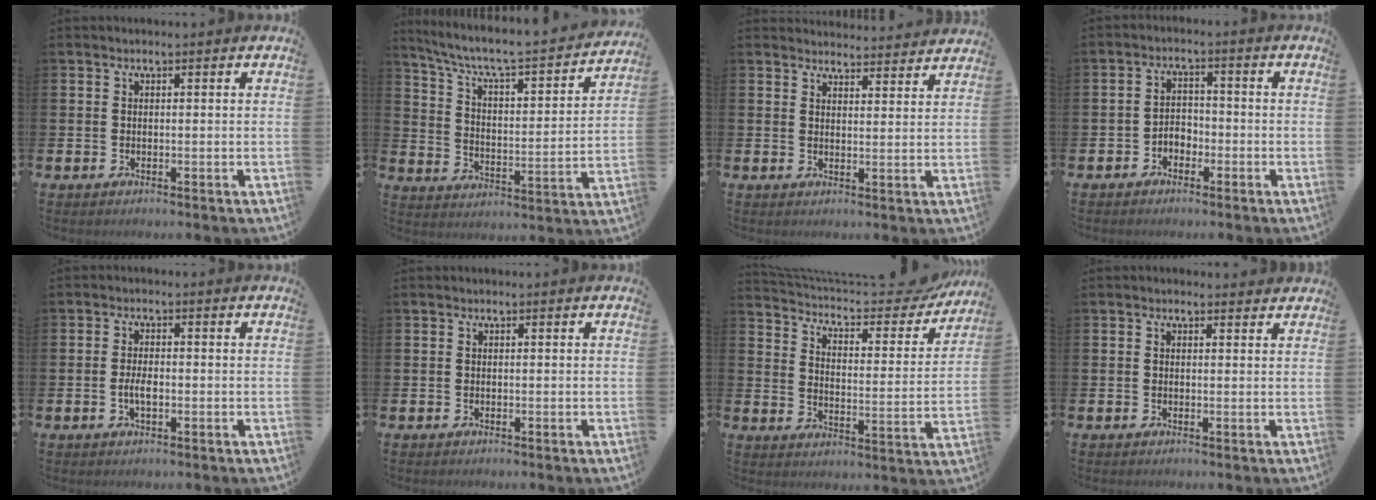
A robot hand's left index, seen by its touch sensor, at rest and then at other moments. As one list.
[{"total": 6.7, "force": [6.0, 1.0, 2.8], "torque": [-0.088, -0.049, 0.095]}, {"total": 3.8, "force": [3.8, 0.2, -0.2], "torque": [0.006, -0.030, 0.067]}, {"total": 2.5, "force": [-1.9, 1.5, 0.6], "torque": [-0.022, 0.010, -0.042]}, {"total": 2.4, "force": [-0.6, 1.1, 2.1], "torque": [-0.030, -0.002, -0.014]}, {"total": 0.0}, {"total": 6.0, "force": [5.4, 1.8, 1.8], "torque": [-0.055, -0.048, 0.085]}, {"total": 0.6, "force": [0.6, 0.3, 0.2], "torque": [0.005, 0.000, 0.008]}]